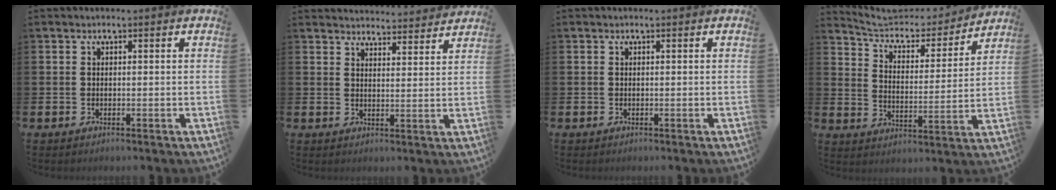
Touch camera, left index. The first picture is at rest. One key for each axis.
{"total": 4.2, "fx": 4.2, "fy": 0.3, "fz": -0.1, "tx": 0.007, "ty": -0.034, "tz": 0.073}
{"total": 0.0}
{"total": 6.9, "fx": 6.4, "fy": 2.3, "fz": 1.5, "tx": -0.061, "ty": -0.051, "tz": 0.105}